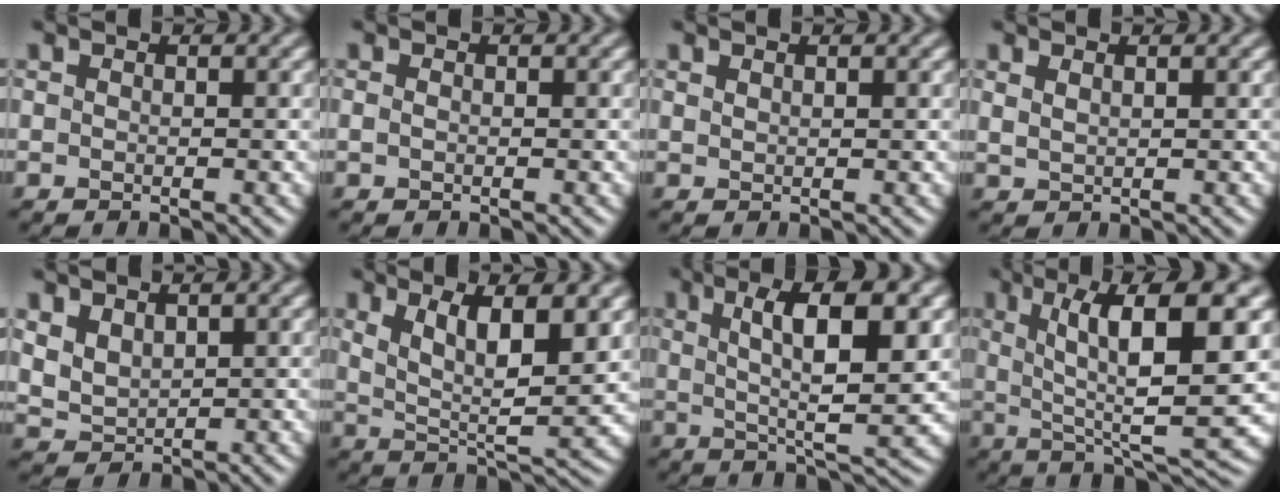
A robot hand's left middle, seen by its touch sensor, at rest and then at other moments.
{"total": 0.5, "force": [0.0, 0.3, 0.4], "torque": [-0.009, 0.000, 0.001]}
{"total": 0.5, "force": [0.5, 0.1, 0.2], "torque": [-0.001, 0.001, 0.011]}
{"total": 1.1, "force": [0.8, 0.3, 0.6], "torque": [-0.015, -0.001, 0.019]}
{"total": 3.3, "force": [1.8, 2.1, 1.8], "torque": [-0.051, -0.004, 0.041]}
{"total": 7.7, "force": [2.9, 2.6, 6.6], "torque": [-0.120, -0.008, 0.054]}
{"total": 8.8, "force": [2.4, 2.3, 8.2], "torque": [-0.121, 0.005, 0.038]}
{"total": 11.4, "force": [2.8, 2.6, 10.8], "torque": [-0.160, 0.007, 0.048]}